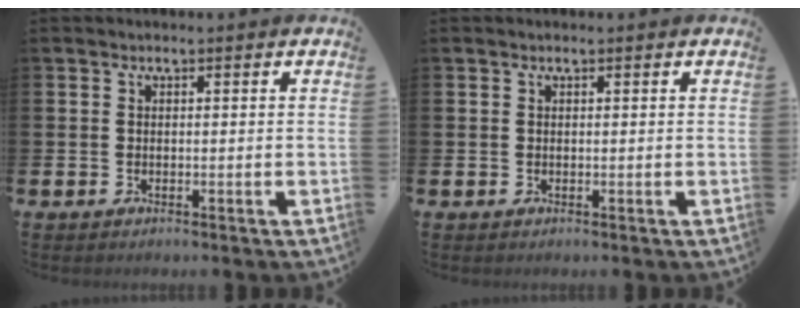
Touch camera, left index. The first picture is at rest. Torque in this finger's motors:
{"motor_torque": [0.03, -0.10, -0.04, 0.02]}